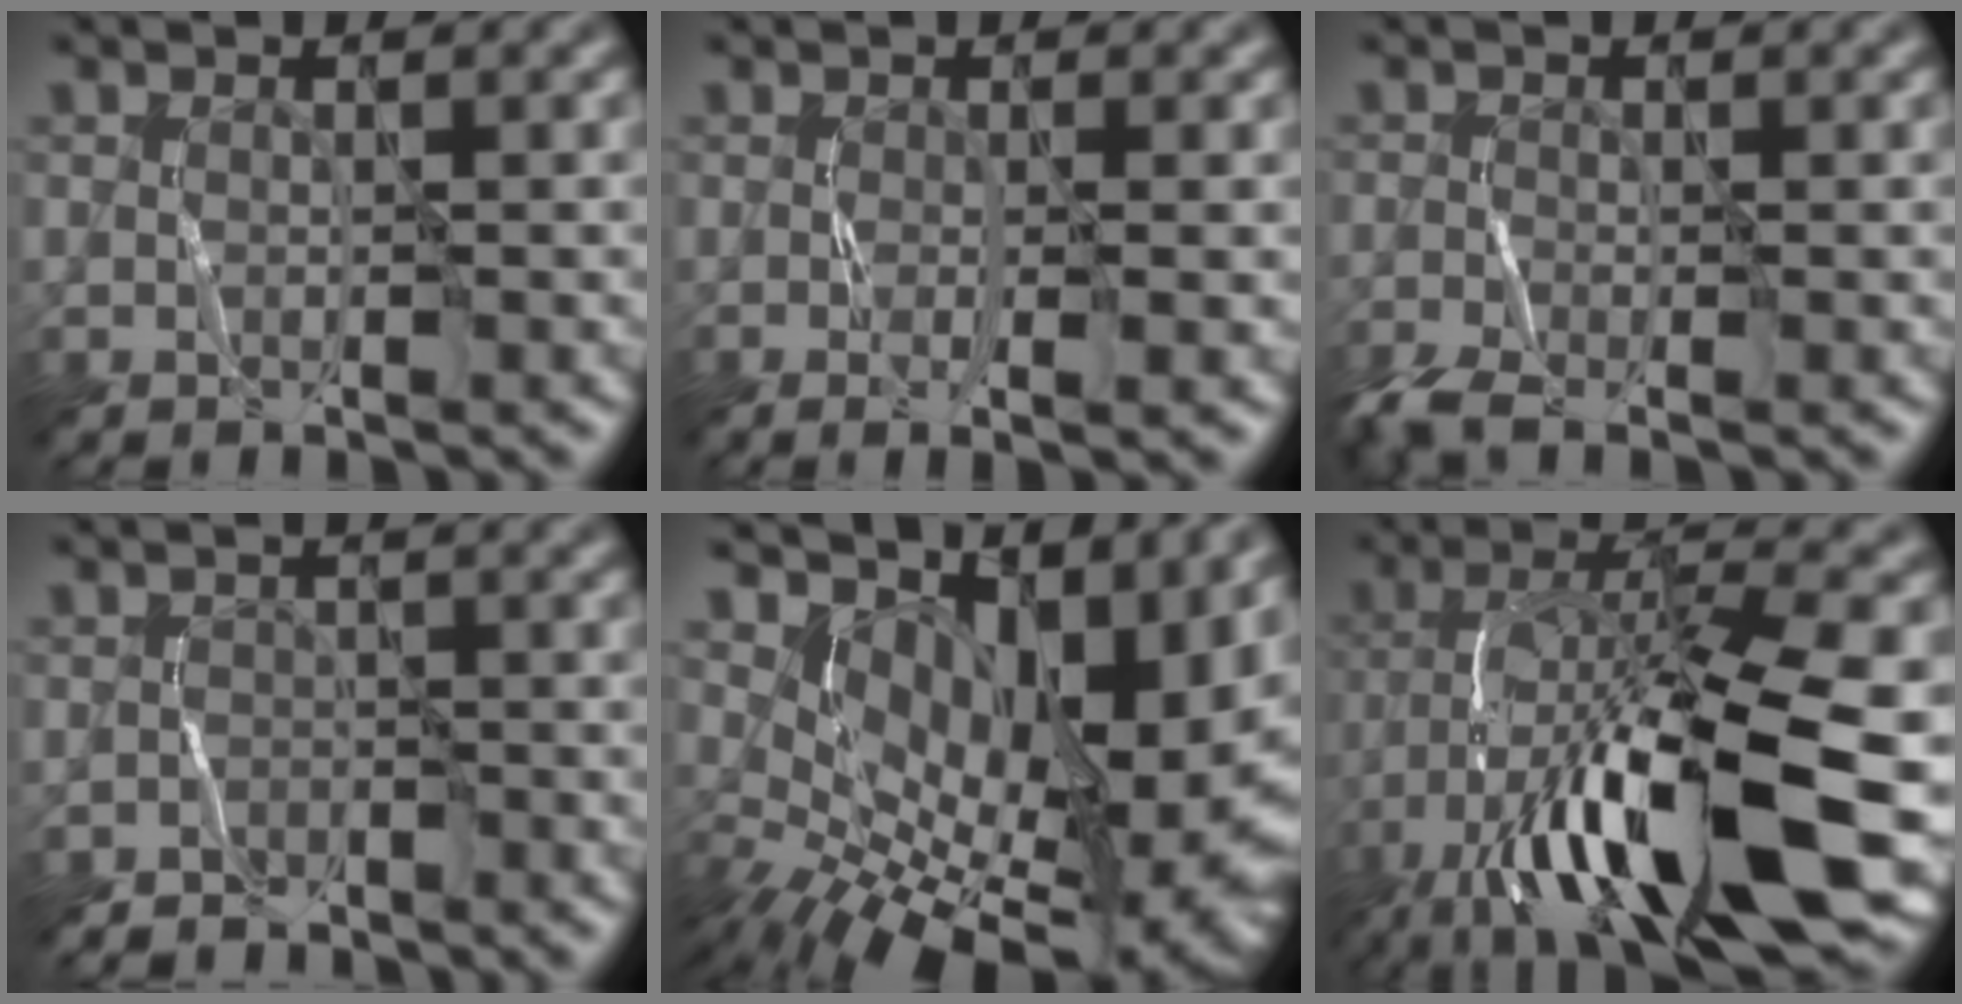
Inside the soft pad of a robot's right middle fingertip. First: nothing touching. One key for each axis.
{"total": 2.2, "fx": -0.5, "fy": 0.3, "fz": 2.2, "tx": -0.040, "ty": -0.008, "tz": -0.002}
{"total": 3.3, "fx": -2.1, "fy": 0.9, "fz": 2.4, "tx": -0.058, "ty": -0.012, "tz": -0.039}
{"total": 2.0, "fx": -1.8, "fy": 0.1, "fz": -0.9, "tx": 0.018, "ty": 0.005, "tz": -0.029}
{"total": 14.7, "fx": 1.8, "fy": 8.5, "fz": 11.8, "tx": -0.167, "ty": -0.007, "tz": 0.060}
{"total": 16.1, "fx": -7.6, "fy": 4.2, "fz": 13.6, "tx": -0.255, "ty": 0.009, "tz": -0.124}